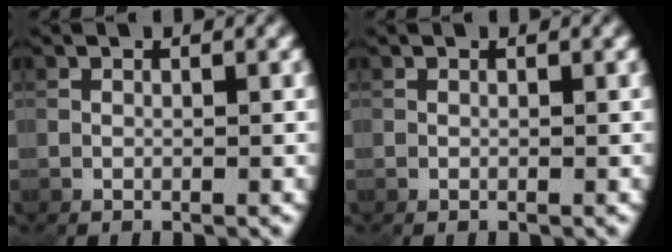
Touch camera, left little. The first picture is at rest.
{"total": 0.0}